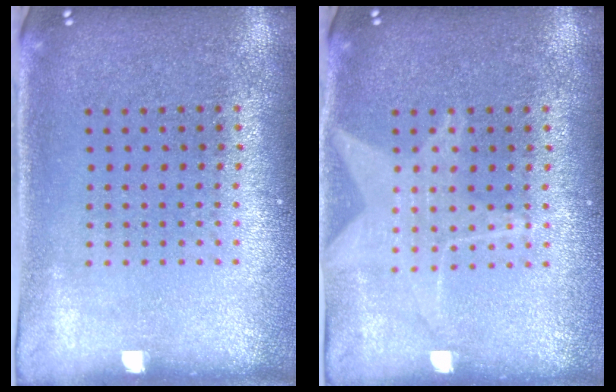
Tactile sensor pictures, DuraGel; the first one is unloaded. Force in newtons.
{"total": 2.0, "press": 2.0, "slide": 0.4}